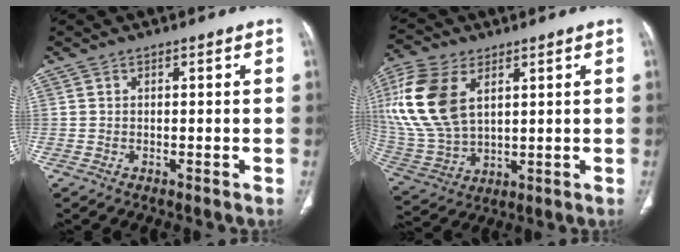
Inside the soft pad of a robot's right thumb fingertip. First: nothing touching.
{"total": 18.8, "force": [6.1, 11.3, 13.7], "torque": [-0.305, -0.016, 0.124]}